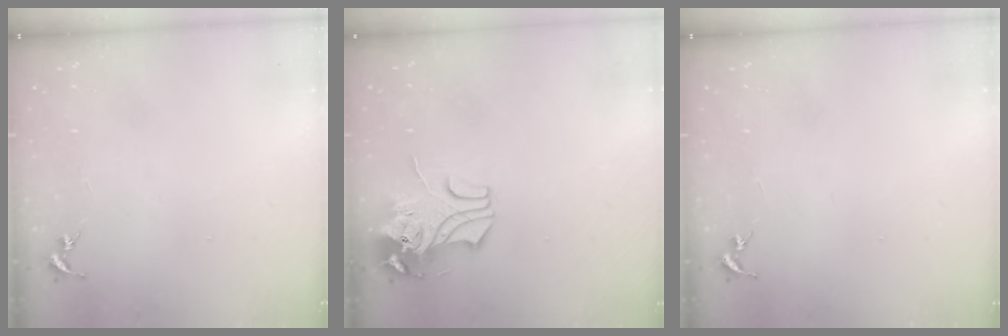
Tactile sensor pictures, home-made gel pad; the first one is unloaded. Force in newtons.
{"total": 9.6, "press": 9.5, "slide": 1.4}
{"total": 0.0}